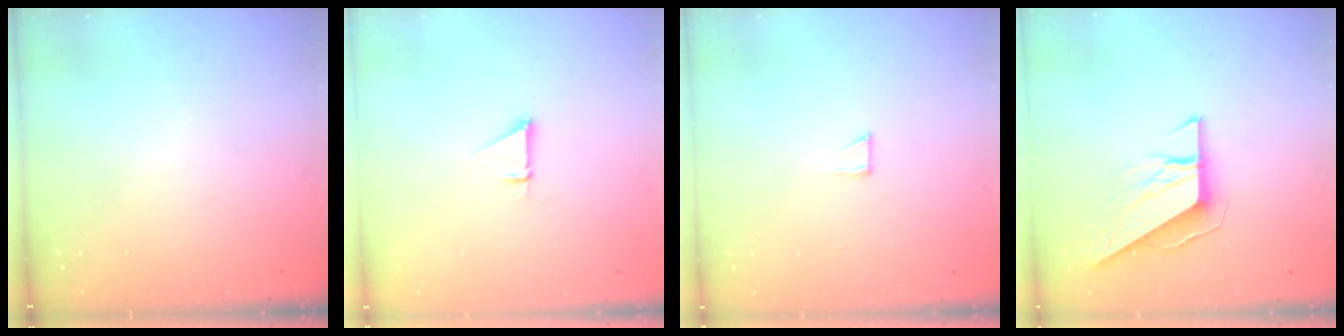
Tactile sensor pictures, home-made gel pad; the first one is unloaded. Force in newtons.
{"total": 0.9, "press": 0.9, "slide": 0.1}
{"total": 2.3, "press": 2.3, "slide": 0.2}
{"total": 8.0, "press": 8.0, "slide": 0.5}